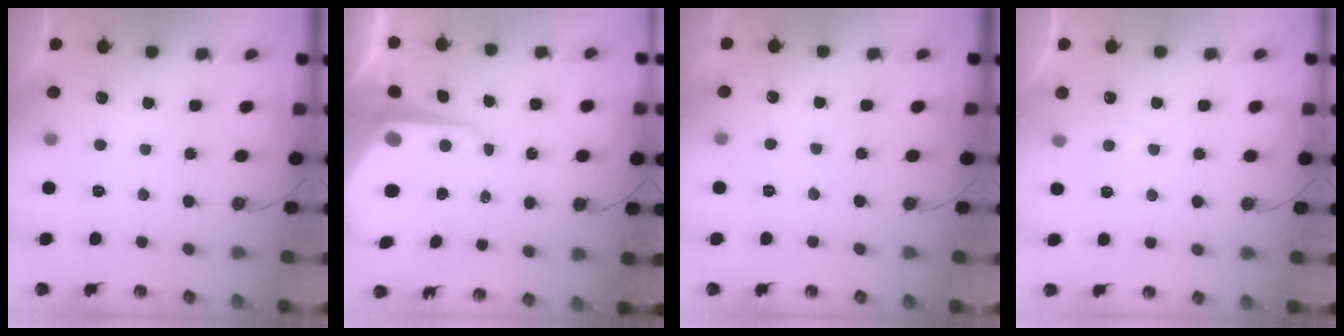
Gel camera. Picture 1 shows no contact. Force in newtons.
{"total": 10.8, "press": 10.7, "slide": 1.0}
{"total": 3.8, "press": 3.7, "slide": 0.5}
{"total": 3.6, "press": 3.5, "slide": 0.4}